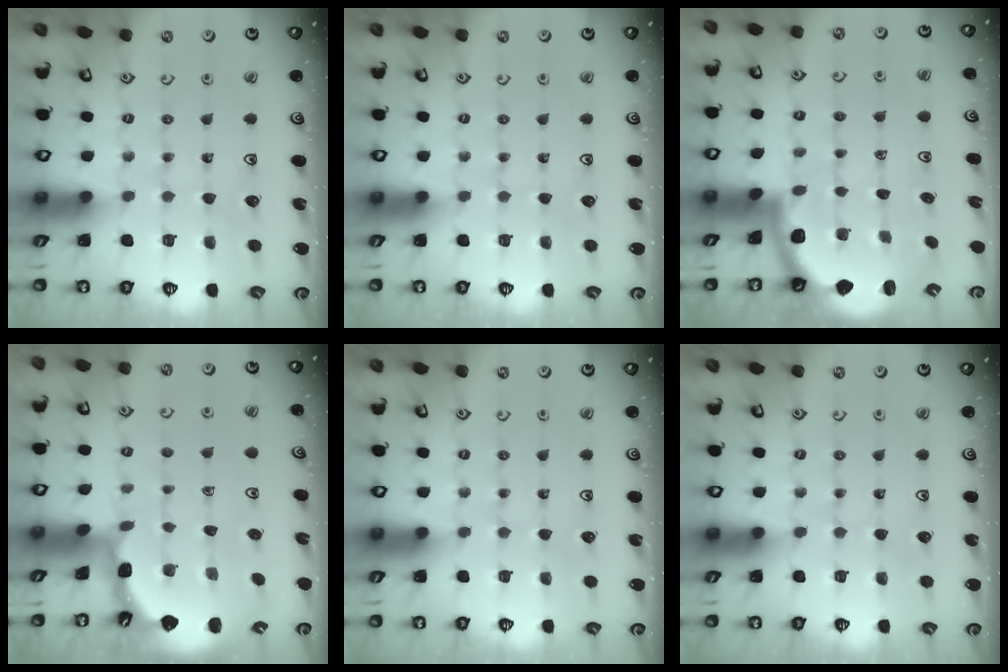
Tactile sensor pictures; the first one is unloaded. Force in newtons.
{"total": 0.0}
{"total": 1.8, "press": 1.8, "slide": 0.1}
{"total": 0.9, "press": 0.9, "slide": 0.2}
{"total": 0.0}
{"total": 0.0}